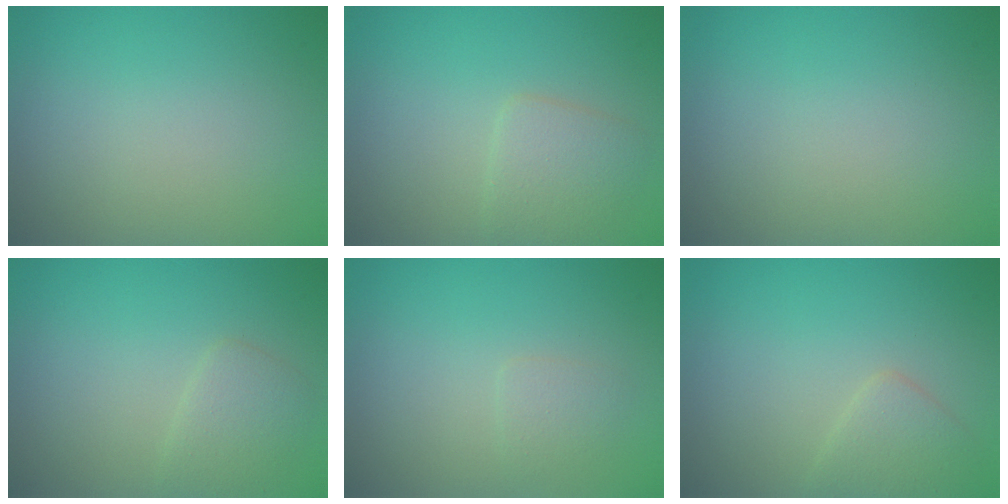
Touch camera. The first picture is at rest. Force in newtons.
{"total": 2.5, "press": 2.5, "slide": 0.1}
{"total": 0.0}
{"total": 1.9, "press": 1.9, "slide": 0.0}
{"total": 1.1, "press": 1.1, "slide": 0.1}
{"total": 2.0, "press": 2.0, "slide": 0.0}